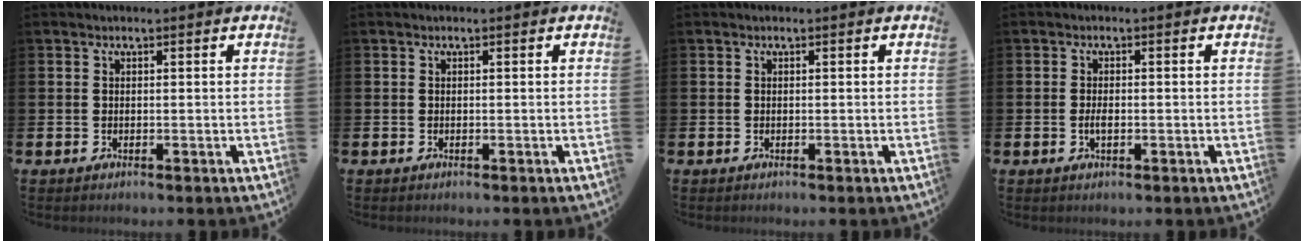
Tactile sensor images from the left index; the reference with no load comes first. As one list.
[{"total": 0.0}, {"total": 0.0}, {"total": 1.5, "force": [-0.3, 0.6, 1.4], "torque": [-0.021, -0.002, -0.007]}]